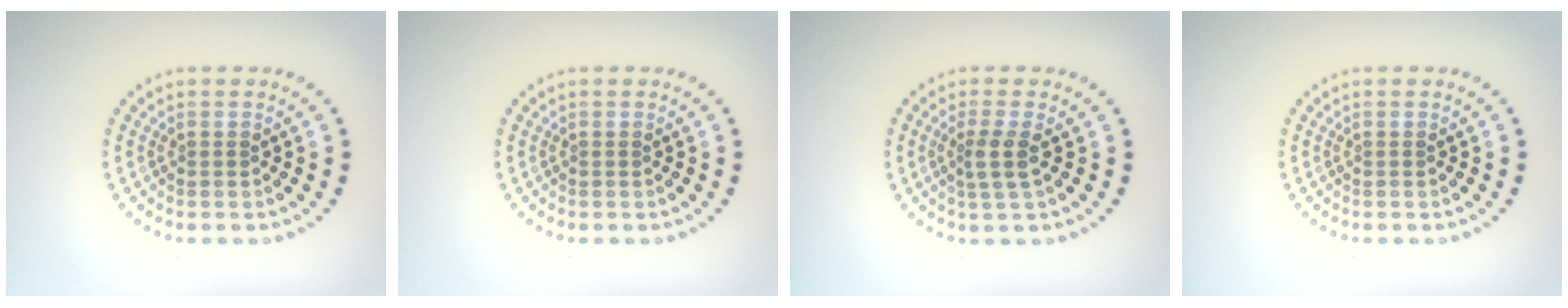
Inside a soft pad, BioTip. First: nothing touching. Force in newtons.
{"total": 0.0}
{"total": 2.1, "press": 1.7, "slide": 1.3}
{"total": 0.0}